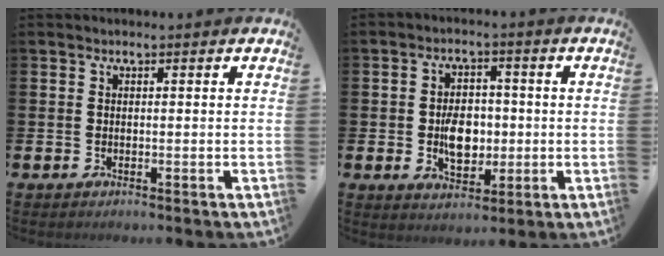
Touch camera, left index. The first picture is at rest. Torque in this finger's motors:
{"motor_torque": [1.54, 0.04, 0.45, 0.16]}